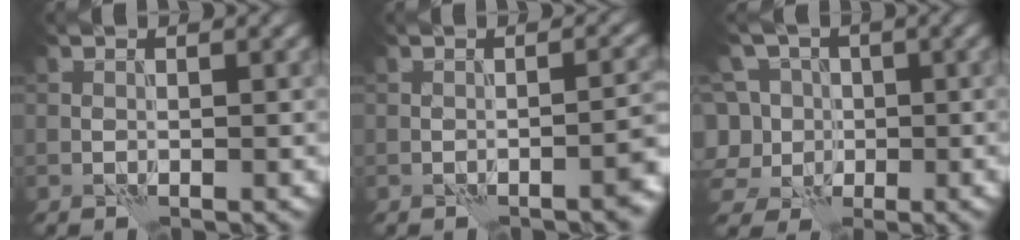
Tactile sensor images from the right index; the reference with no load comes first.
{"total": 2.4, "force": [-1.4, 0.4, 1.9], "torque": [-0.025, 0.009, -0.022]}
{"total": 8.0, "force": [0.2, 7.3, 3.2], "torque": [-0.071, 0.037, -0.042]}